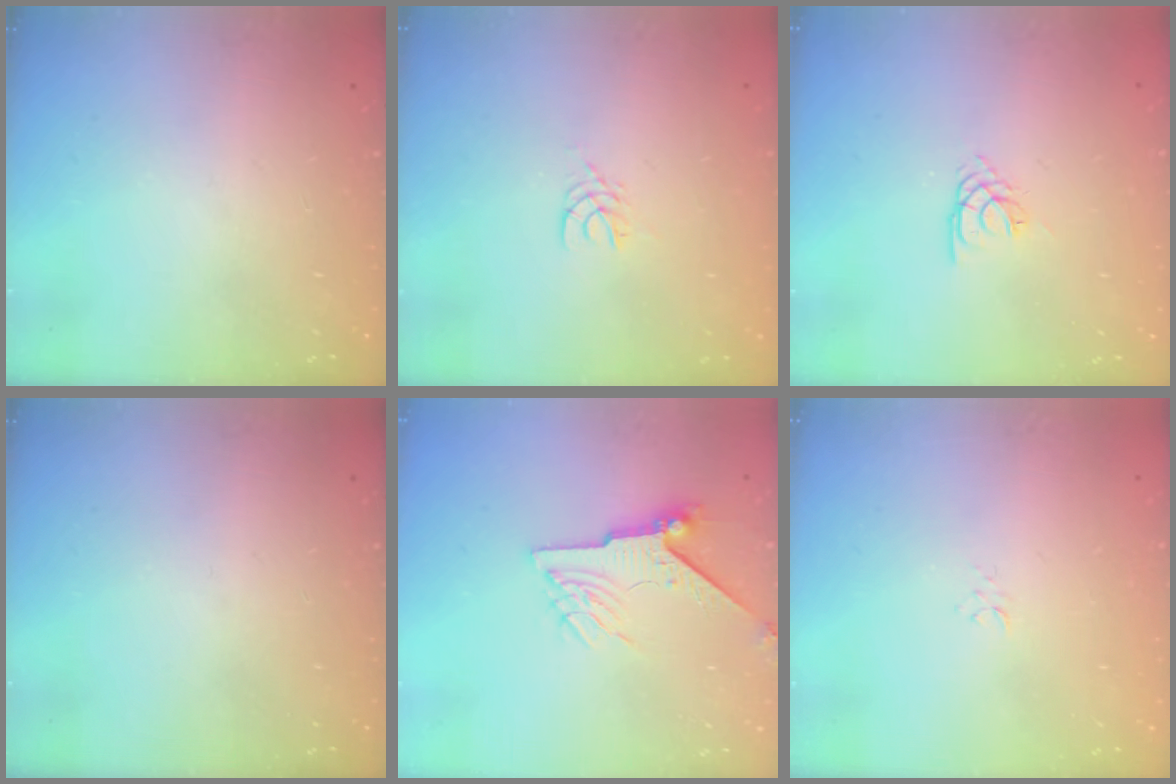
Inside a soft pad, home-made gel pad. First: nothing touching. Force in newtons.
{"total": 2.5, "press": 2.5, "slide": 0.4}
{"total": 1.4, "press": 1.3, "slide": 0.3}
{"total": 0.0}
{"total": 7.0, "press": 6.9, "slide": 1.0}
{"total": 3.1, "press": 3.1, "slide": 0.2}